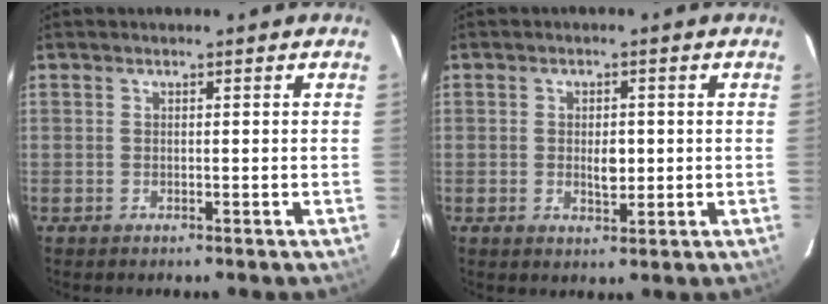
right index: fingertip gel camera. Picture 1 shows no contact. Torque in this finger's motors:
{"motor_torque": [0.28, 0.30, 0.04, 0.04]}